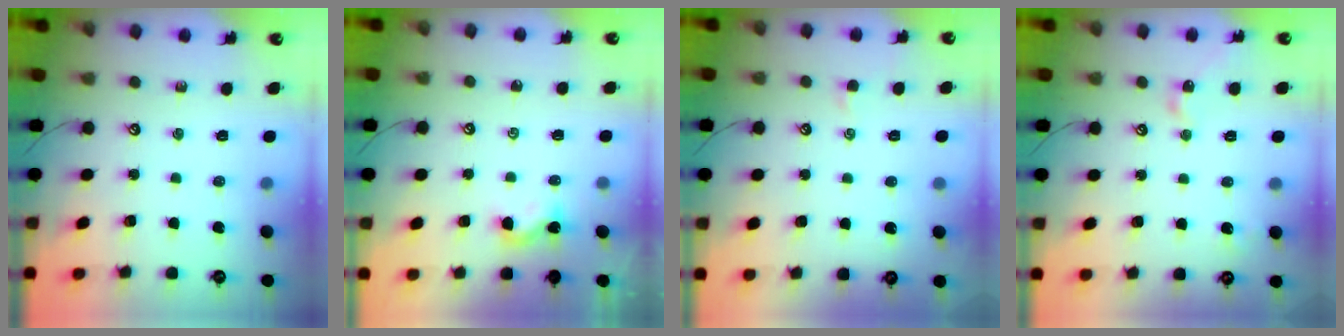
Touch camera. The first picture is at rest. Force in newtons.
{"total": 2.7, "press": 2.7, "slide": 0.3}
{"total": 1.1, "press": 1.1, "slide": 0.4}
{"total": 6.3, "press": 6.3, "slide": 0.4}